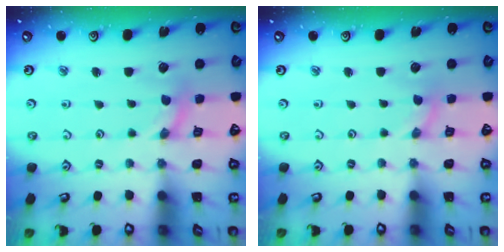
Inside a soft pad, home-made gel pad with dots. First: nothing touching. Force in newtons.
{"total": 0.0}